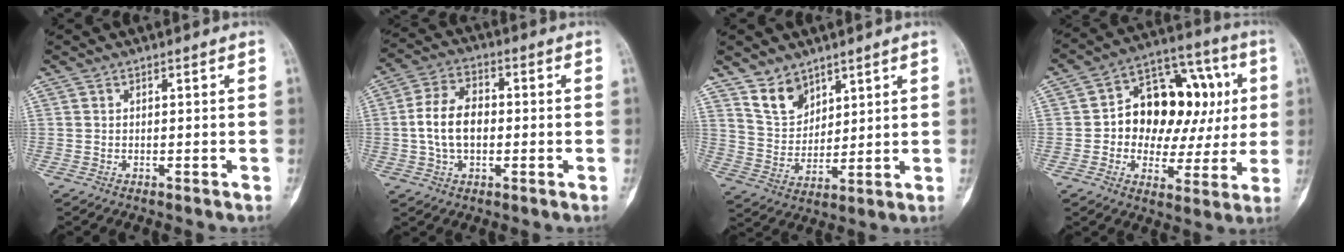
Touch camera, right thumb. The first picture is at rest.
{"total": 9.8, "force": [-0.4, 6.3, 7.5], "torque": [-0.135, 0.019, -0.012]}
{"total": 7.9, "force": [5.8, 4.7, 2.7], "torque": [-0.028, -0.038, 0.122]}
{"total": 20.3, "force": [2.4, 13.3, 15.1], "torque": [-0.163, 0.036, 0.037]}